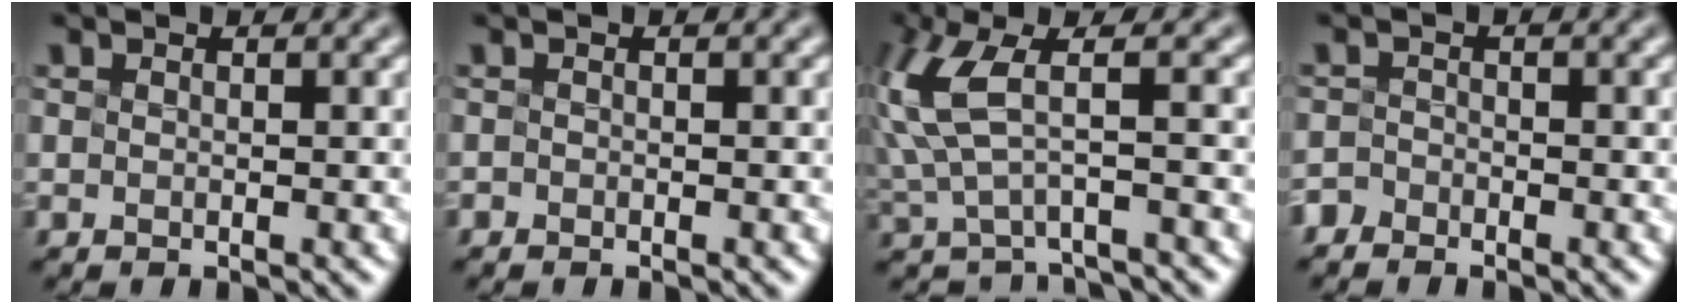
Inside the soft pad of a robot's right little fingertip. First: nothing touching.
{"total": 0.8, "force": [-0.6, -0.3, -0.4], "torque": [0.002, -0.006, -0.003]}
{"total": 4.8, "force": [-0.1, 1.9, 4.4], "torque": [-0.121, -0.017, 0.008]}
{"total": 1.7, "force": [-1.6, -0.1, -0.6], "torque": [0.007, 0.003, -0.024]}